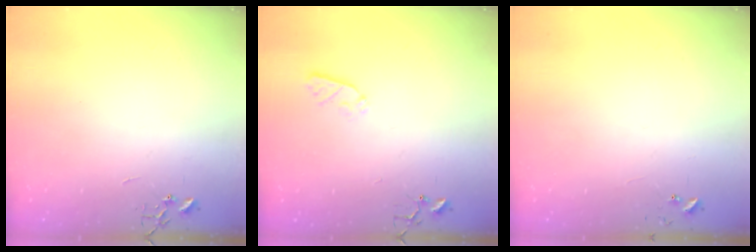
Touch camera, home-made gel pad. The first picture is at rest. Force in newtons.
{"total": 5.4, "press": 5.3, "slide": 0.9}
{"total": 5.5, "press": 5.5, "slide": 0.4}